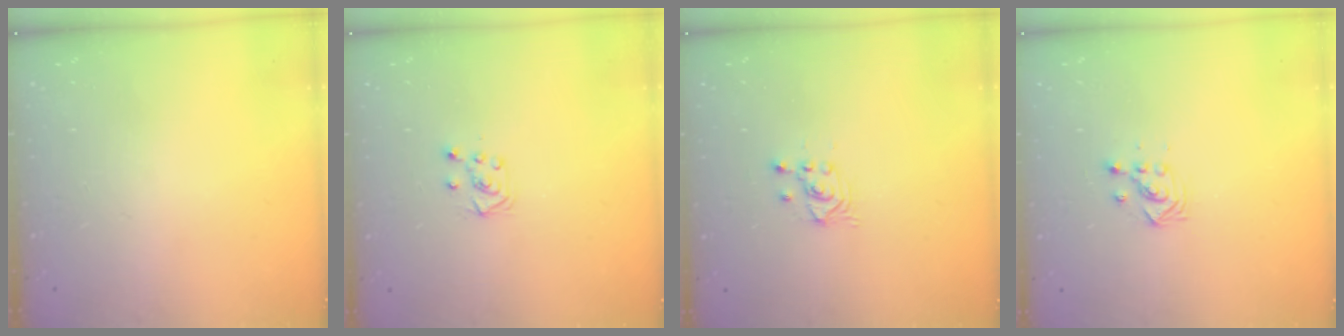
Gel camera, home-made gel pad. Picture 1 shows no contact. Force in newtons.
{"total": 5.8, "press": 5.7, "slide": 0.6}
{"total": 2.6, "press": 2.5, "slide": 0.3}
{"total": 2.9, "press": 2.9, "slide": 0.3}